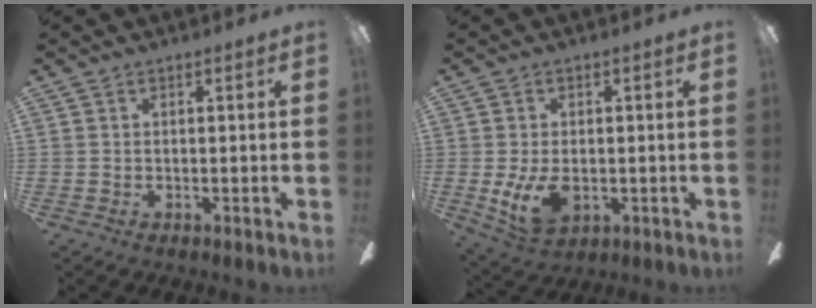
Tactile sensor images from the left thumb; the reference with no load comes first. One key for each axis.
{"total": 9.0, "fx": -1.5, "fy": 5.6, "fz": 6.8, "tx": -0.129, "ty": -0.007, "tz": -0.024}